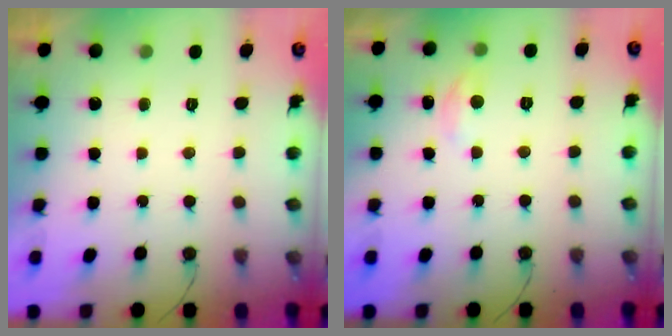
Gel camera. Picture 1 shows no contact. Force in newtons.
{"total": 4.0, "press": 3.9, "slide": 0.6}